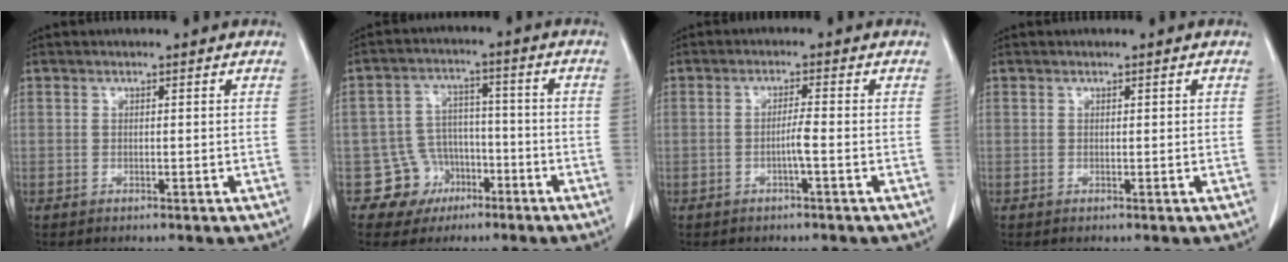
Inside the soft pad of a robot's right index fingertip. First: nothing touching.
{"total": 7.0, "force": [-3.3, 6.2, 0.0], "torque": [0.014, 0.019, -0.048]}
{"total": 2.2, "force": [-0.8, -0.4, 2.0], "torque": [-0.040, -0.001, -0.014]}
{"total": 0.0}